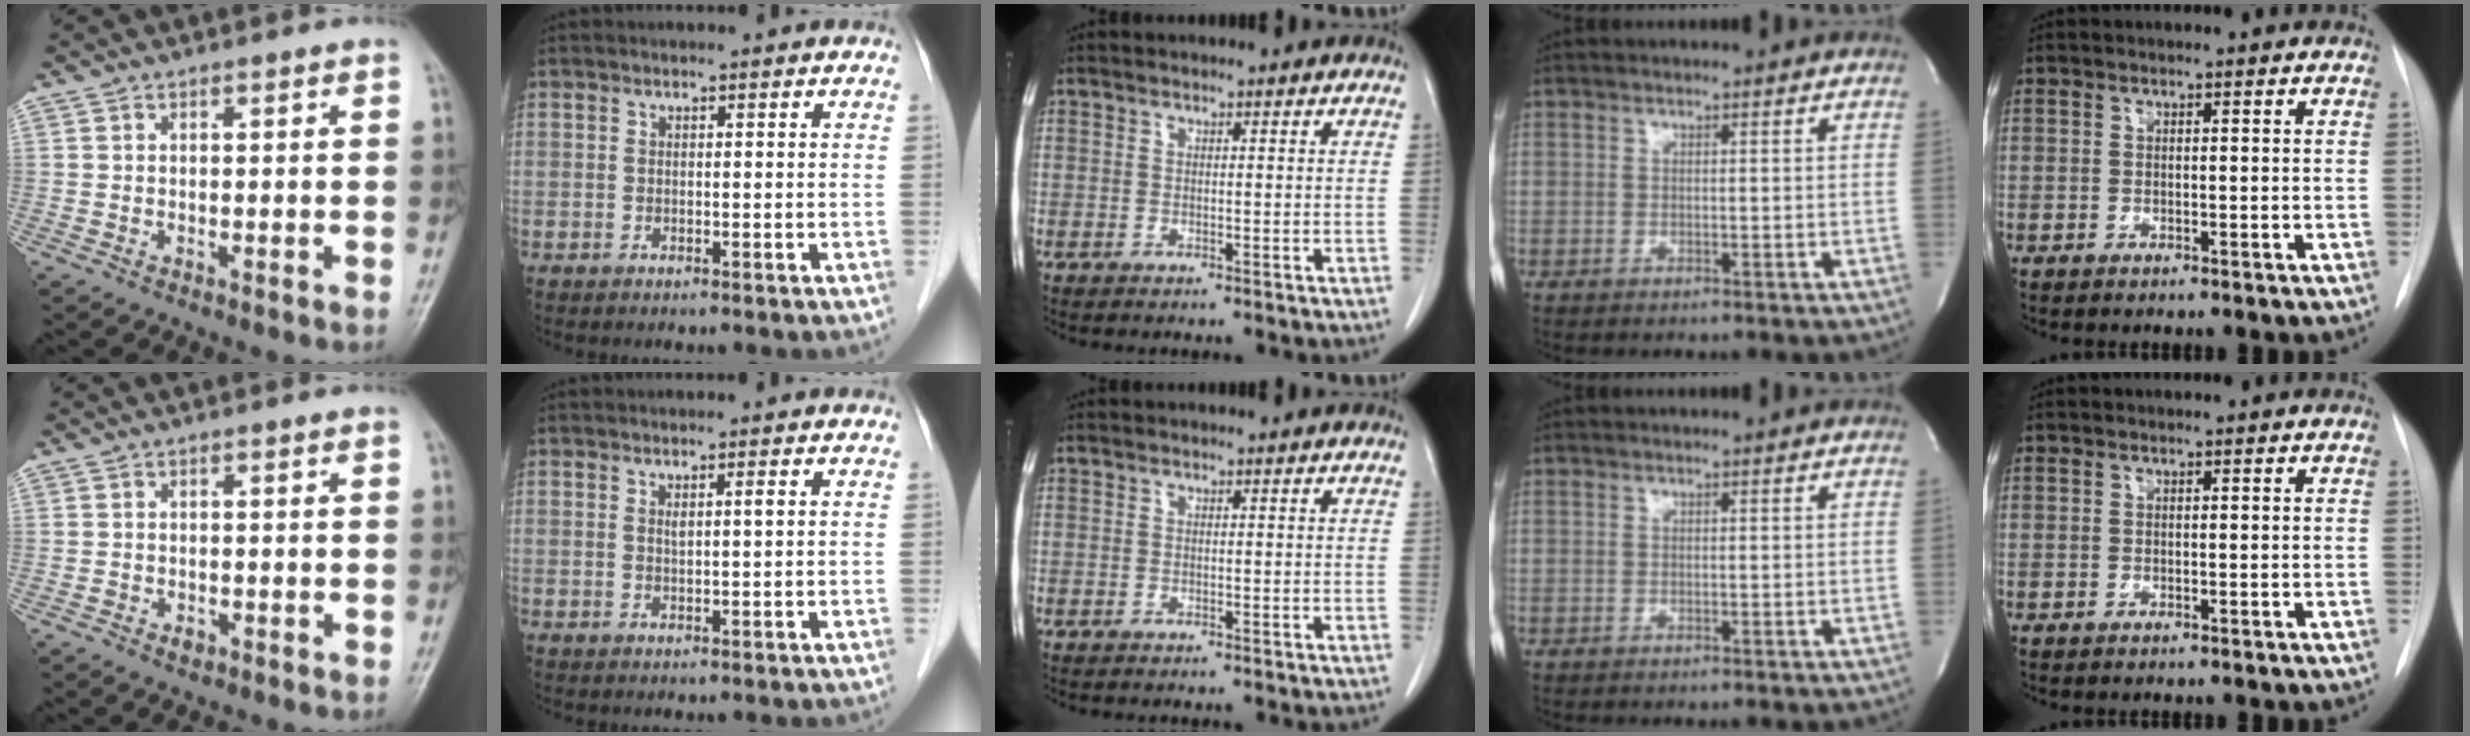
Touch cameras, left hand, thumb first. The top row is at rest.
{"thumb": {"total": 1.3, "force": [-0.8, 0.9, 0.6], "torque": [-0.005, 0.008, -0.009]}, "index": {"total": 1.1, "force": [0.4, -0.2, 1.1], "torque": [-0.021, -0.003, 0.007]}}